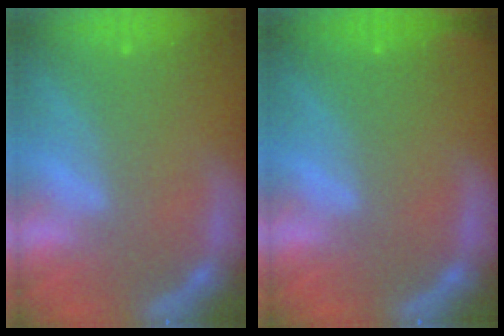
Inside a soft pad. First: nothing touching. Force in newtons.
{"total": 1.4}